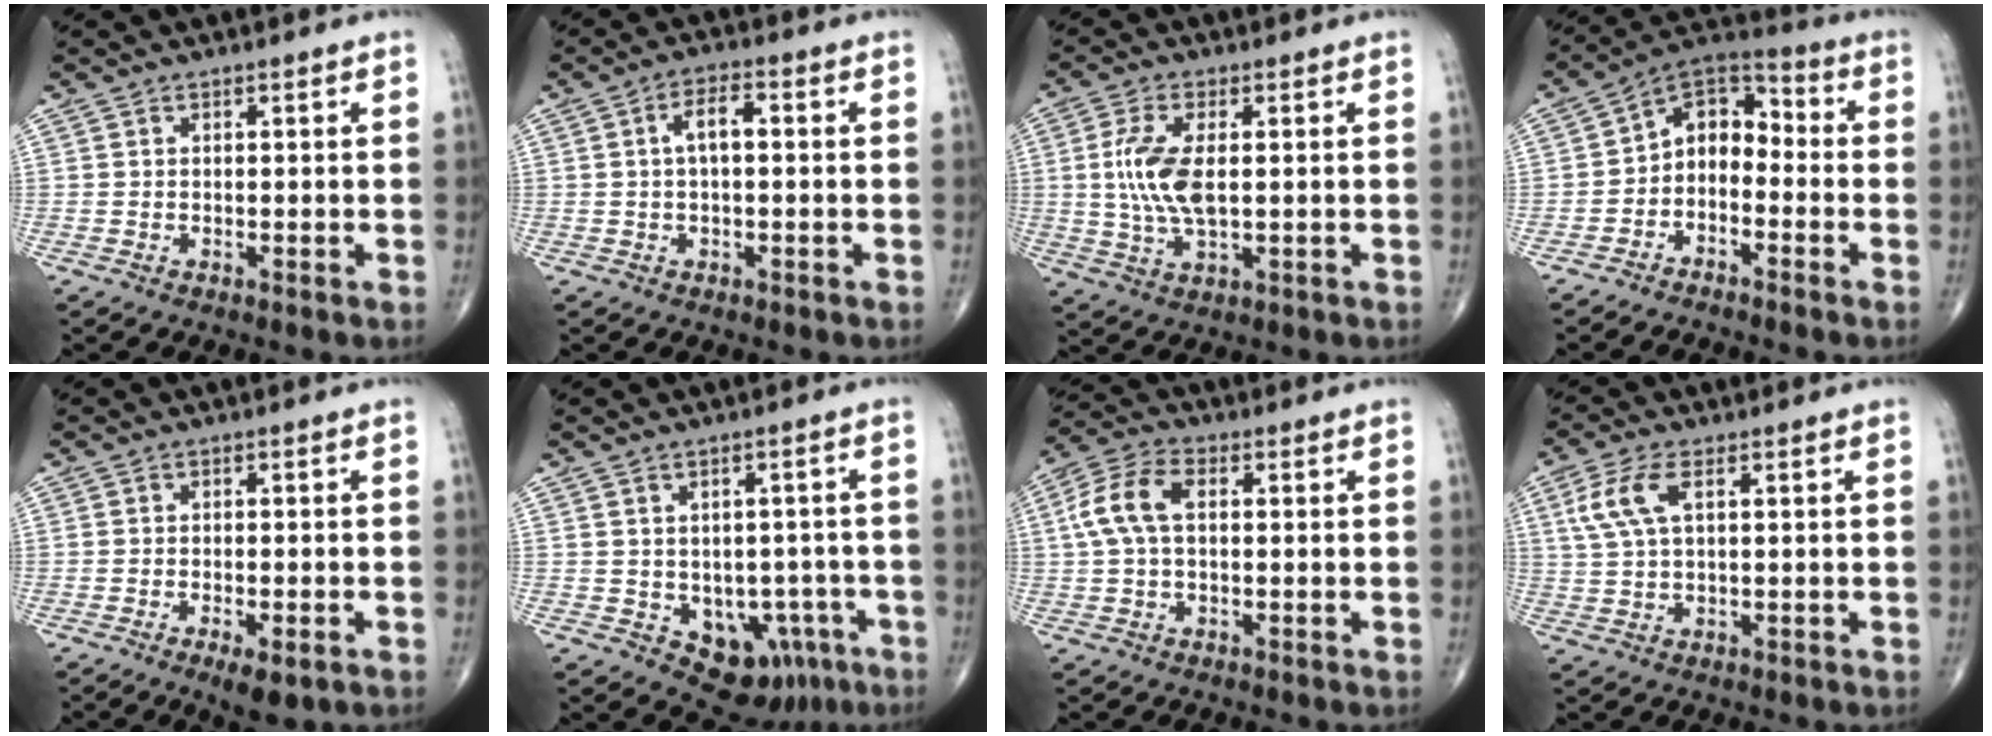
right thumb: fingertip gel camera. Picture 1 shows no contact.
{"total": 4.8, "force": [0.5, 2.2, 4.2], "torque": [-0.075, 0.015, 0.004]}
{"total": 9.4, "force": [0.8, 4.1, 8.4], "torque": [-0.186, -0.006, 0.018]}
{"total": 9.2, "force": [-2.5, 6.4, 6.1], "torque": [-0.072, 0.055, -0.063]}
{"total": 4.7, "force": [-2.4, 1.5, 3.8], "torque": [-0.055, -0.002, -0.031]}
{"total": 10.2, "force": [-4.0, 7.2, 6.0], "torque": [-0.033, 0.024, -0.039]}
{"total": 8.3, "force": [1.1, 4.7, 6.7], "torque": [-0.150, 0.025, 0.017]}
{"total": 6.6, "force": [2.1, 2.9, 5.5], "torque": [-0.134, 0.009, 0.046]}